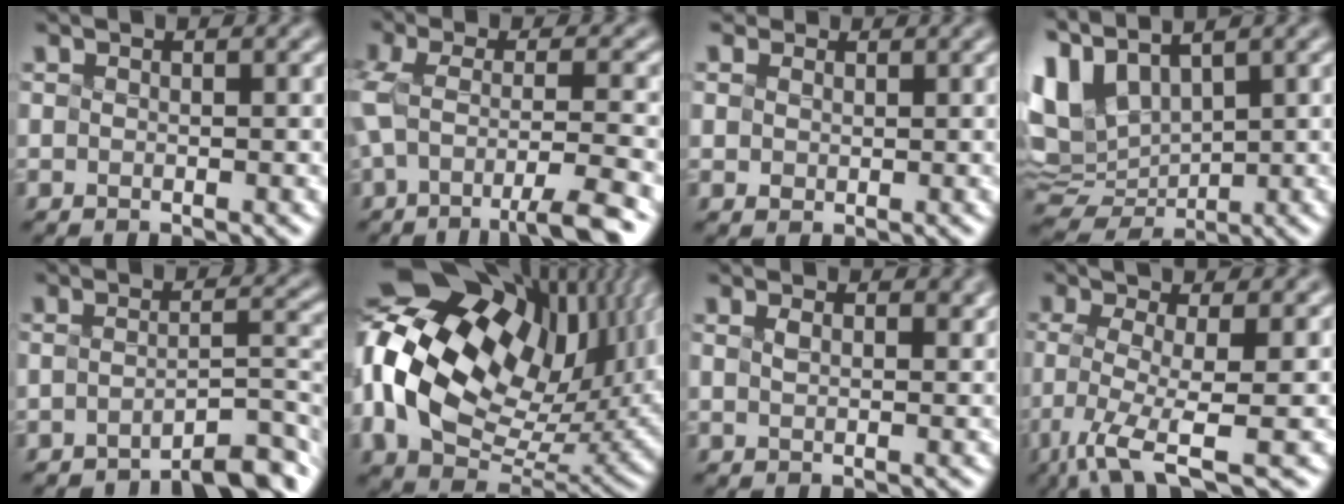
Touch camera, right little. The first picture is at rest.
{"total": 5.4, "force": [-3.9, 0.0, 3.8], "torque": [-0.089, -0.015, -0.041]}
{"total": 1.3, "force": [0.4, 0.2, -1.2], "torque": [-0.012, -0.008, 0.046]}
{"total": 4.2, "force": [1.8, 2.6, 2.7], "torque": [-0.100, -0.008, 0.068]}
{"total": 4.6, "force": [-4.4, -0.6, 1.1], "torque": [-0.020, -0.001, -0.042]}
{"total": 18.1, "force": [3.6, 12.6, 12.4], "torque": [-0.272, -0.004, 0.110]}
{"total": 0.7, "force": [-0.1, -0.5, -0.5], "torque": [0.001, -0.006, 0.023]}
{"total": 4.8, "force": [-3.2, -0.3, 3.5], "torque": [-0.084, -0.017, -0.034]}